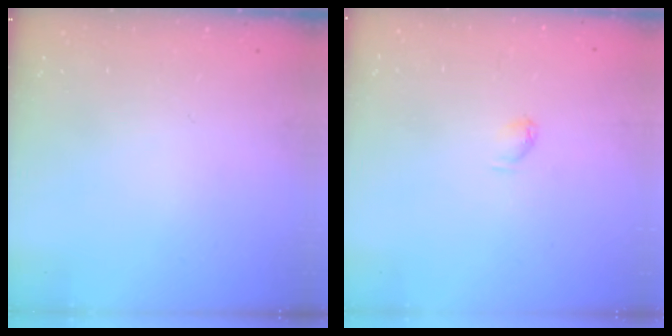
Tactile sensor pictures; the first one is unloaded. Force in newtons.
{"total": 3.9, "press": 3.8, "slide": 0.6}